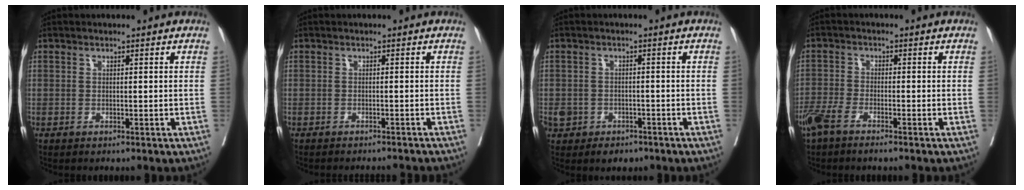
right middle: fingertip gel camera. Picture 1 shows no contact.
{"total": 5.6, "force": [-5.4, -0.1, 1.2], "torque": [-0.008, -0.007, -0.062]}
{"total": 4.3, "force": [-2.5, 3.3, 1.3], "torque": [-0.016, 0.010, -0.029]}
{"total": 4.4, "force": [-3.3, 0.9, 2.7], "torque": [-0.057, -0.004, -0.063]}